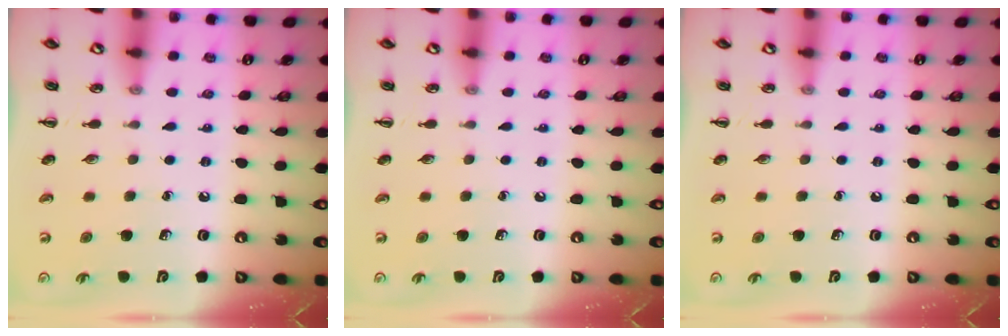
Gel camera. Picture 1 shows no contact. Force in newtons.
{"total": 0.0}
{"total": 0.0}